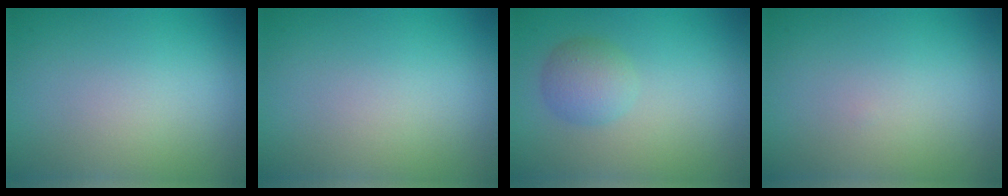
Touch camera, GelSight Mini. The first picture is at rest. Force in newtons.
{"total": 0.0}
{"total": 2.5, "press": 2.5, "slide": 0.1}
{"total": 0.0}